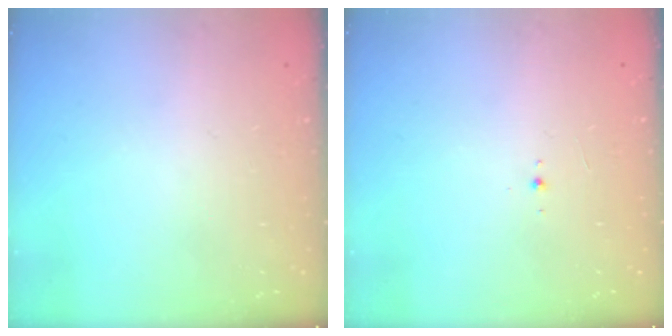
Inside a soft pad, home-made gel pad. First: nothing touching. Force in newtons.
{"total": 2.7, "press": 2.5, "slide": 0.8}